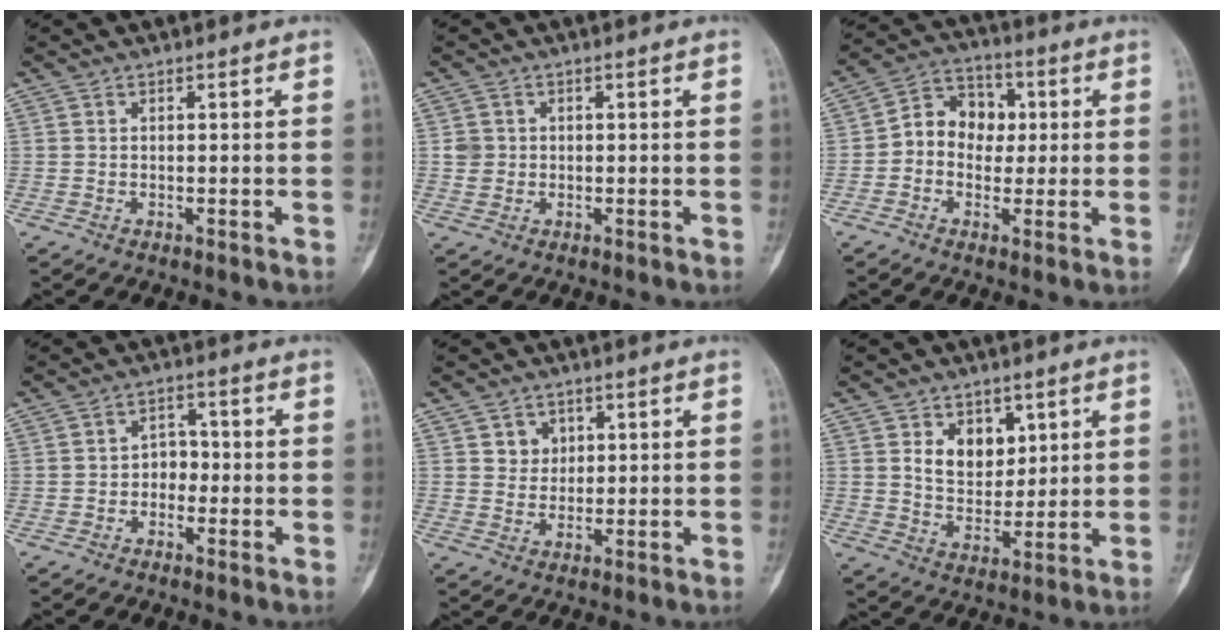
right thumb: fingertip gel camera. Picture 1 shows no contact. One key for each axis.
{"total": 2.4, "fx": 0.3, "fy": 2.3, "fz": 0.7, "tx": 0.002, "ty": 0.003, "tz": 0.007}
{"total": 9.5, "fx": 0.2, "fy": 7.8, "fz": 5.3, "tx": -0.047, "ty": 0.026, "tz": -0.009}
{"total": 3.6, "fx": -1.0, "fy": 2.9, "fz": 1.9, "tx": -0.002, "ty": 0.019, "tz": -0.027}
{"total": 3.7, "fx": 1.5, "fy": 3.2, "fz": 1.1, "tx": 0.004, "ty": -0.007, "tz": 0.024}
{"total": 8.2, "fx": 3.2, "fy": 5.8, "fz": 4.7, "tx": -0.043, "ty": -0.024, "tz": 0.063}